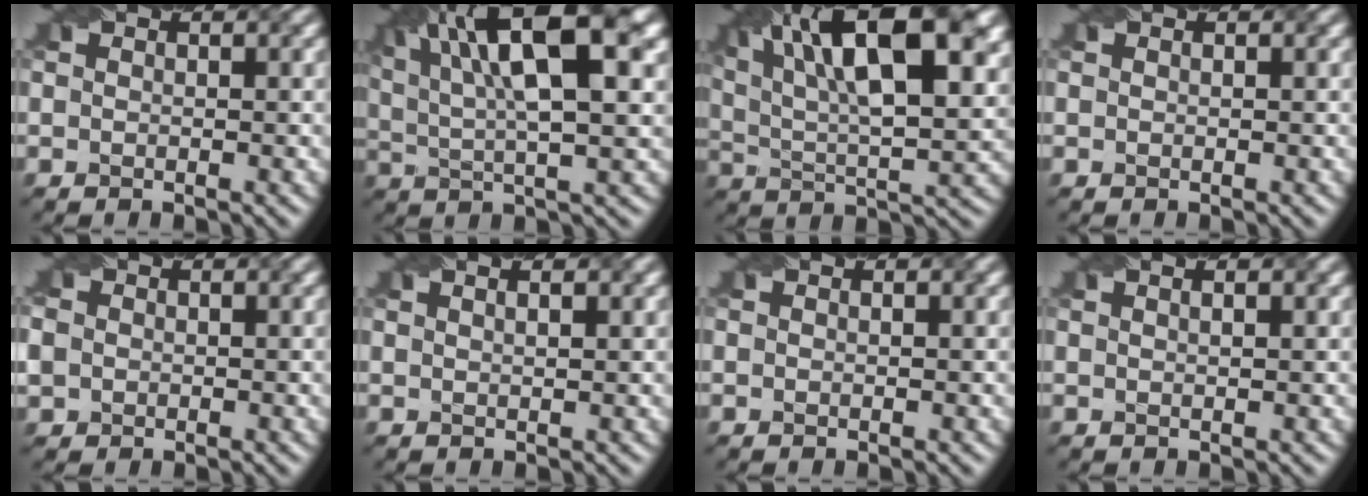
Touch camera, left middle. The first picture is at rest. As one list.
[{"total": 12.5, "force": [5.3, 3.6, 10.8], "torque": [-0.168, 0.014, 0.090]}, {"total": 14.8, "force": [6.6, 5.1, 12.2], "torque": [-0.188, 0.017, 0.108]}, {"total": 0.0}, {"total": 2.5, "force": [0.0, 2.4, 0.8], "torque": [-0.022, 0.011, 0.004]}, {"total": 3.4, "force": [1.8, 1.7, 2.3], "torque": [-0.007, 0.027, -0.006]}, {"total": 0.0}, {"total": 2.6, "force": [1.4, 1.3, 1.8], "torque": [-0.008, 0.018, -0.004]}]